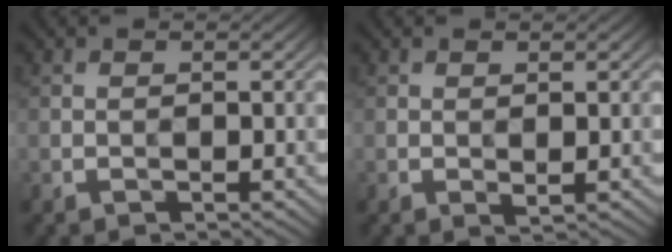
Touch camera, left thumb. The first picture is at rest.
{"total": 0.6, "force": [0.2, 0.3, 0.5], "torque": [-0.009, -0.002, 0.006]}